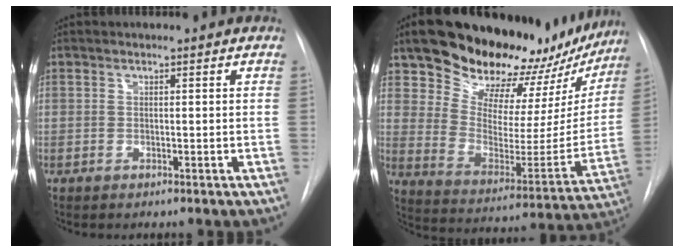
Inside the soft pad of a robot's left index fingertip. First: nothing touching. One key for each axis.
{"total": 27.6, "fx": 22.8, "fy": 10.8, "fz": 11.4, "tx": -0.172, "ty": -0.032, "tz": 0.307}